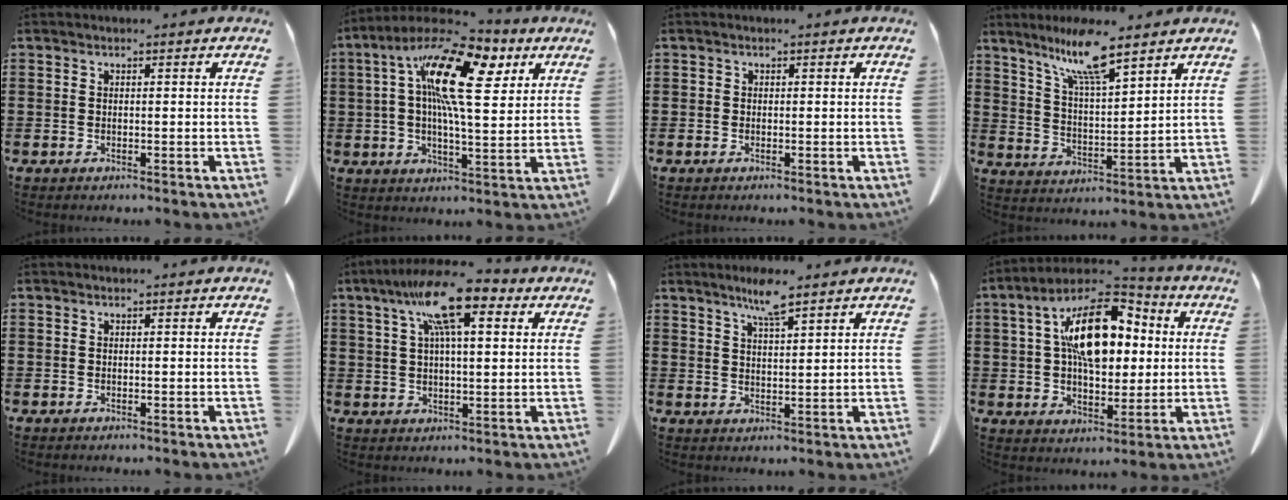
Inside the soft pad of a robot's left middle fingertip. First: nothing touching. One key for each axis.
{"total": 15.4, "fx": 6.5, "fy": 5.6, "fz": 12.8, "tx": -0.240, "ty": -0.016, "tz": 0.105}
{"total": 0.0}
{"total": 9.8, "fx": 7.4, "fy": 1.2, "fz": 6.3, "tx": -0.141, "ty": -0.020, "tz": 0.131}
{"total": 0.0}
{"total": 12.1, "fx": 6.4, "fy": 3.1, "fz": 9.8, "tx": -0.192, "ty": -0.004, "tz": 0.108}
{"total": 5.1, "fx": 3.8, "fy": 0.3, "fz": 3.4, "tx": -0.068, "ty": -0.006, "tz": 0.063}
{"total": 14.3, "fx": 3.5, "fy": 7.8, "fz": 11.5, "tx": -0.207, "ty": 0.019, "tz": 0.060}